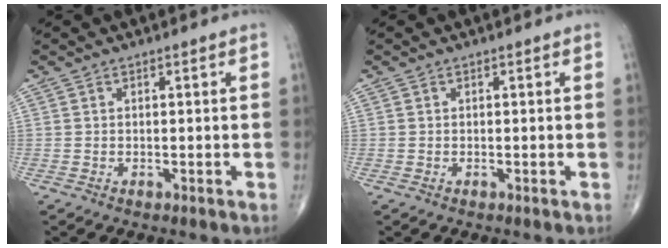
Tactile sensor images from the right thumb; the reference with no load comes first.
{"total": 0.0}